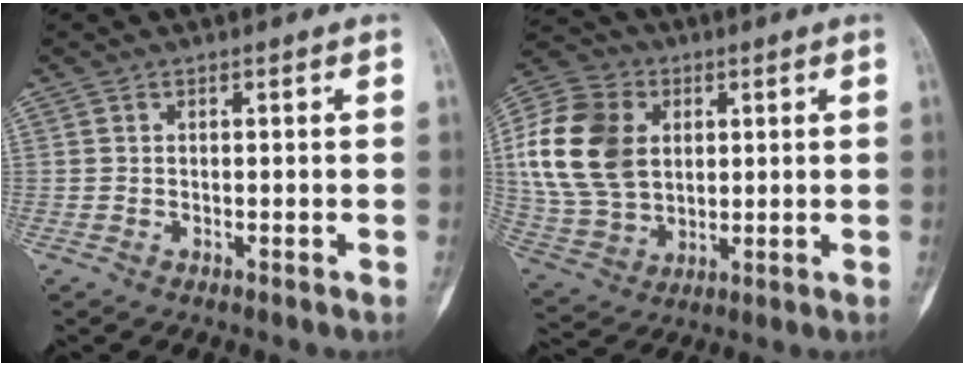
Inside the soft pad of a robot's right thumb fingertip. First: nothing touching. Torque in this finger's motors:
{"motor_torque": [1.01, 1.26, 0.24, -0.86, -0.12]}